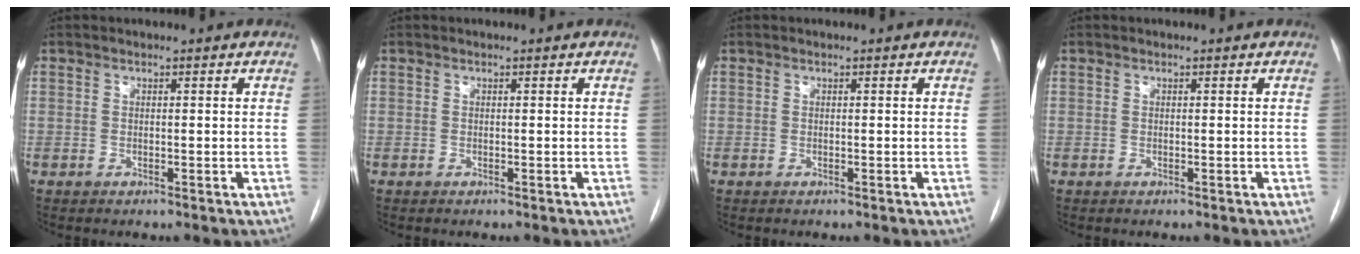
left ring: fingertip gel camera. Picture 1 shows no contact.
{"total": 0.0}
{"total": 0.0}
{"total": 0.0}